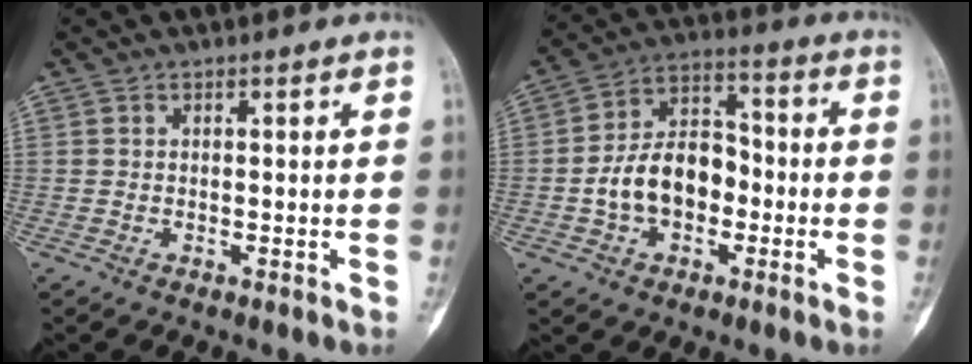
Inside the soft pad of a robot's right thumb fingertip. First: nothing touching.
{"total": 12.5, "force": [-2.6, 8.6, 8.6], "torque": [-0.127, 0.045, -0.051]}